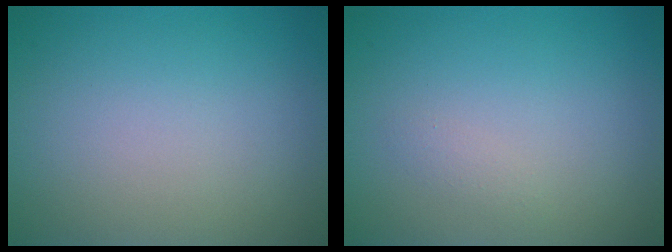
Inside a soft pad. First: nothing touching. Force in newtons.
{"total": 0.7, "press": 0.7, "slide": 0.1}